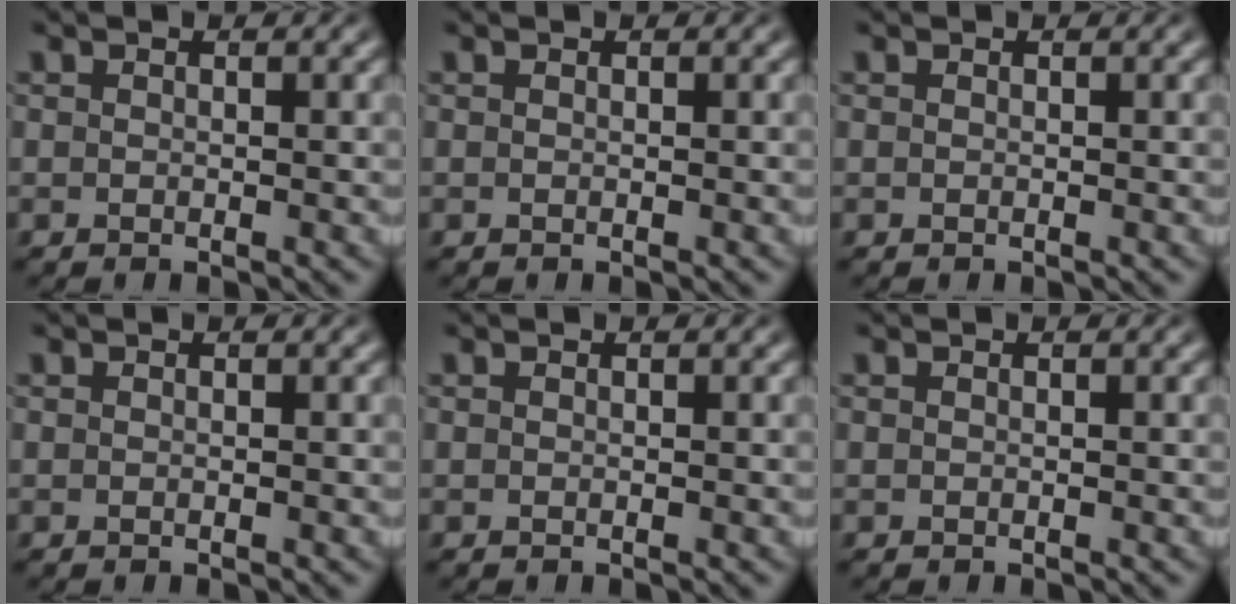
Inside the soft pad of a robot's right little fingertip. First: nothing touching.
{"total": 0.0}
{"total": 0.0}
{"total": 0.0}
{"total": 0.0}
{"total": 0.0}